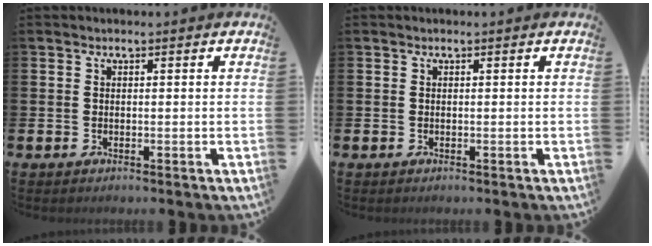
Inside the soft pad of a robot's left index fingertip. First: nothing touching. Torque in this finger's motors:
{"motor_torque": [-0.01, 0.01, 0.00, 0.00]}